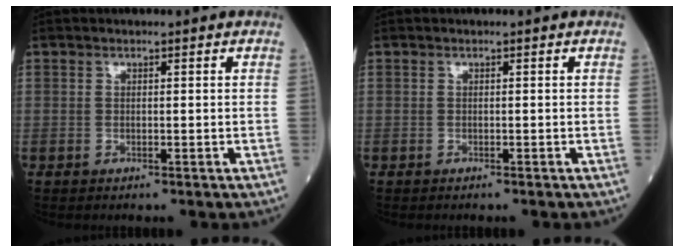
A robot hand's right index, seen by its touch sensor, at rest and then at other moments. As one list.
[{"total": 0.6, "force": [-0.5, 0.0, 0.3], "torque": [-0.003, -0.001, -0.008]}]